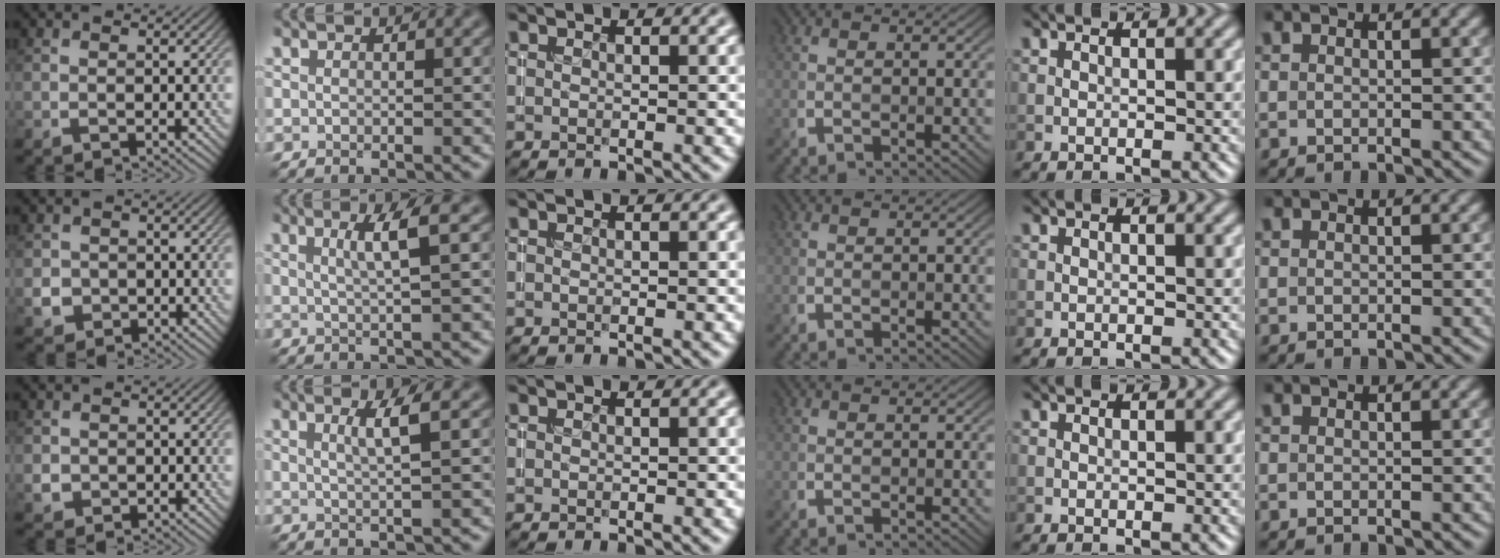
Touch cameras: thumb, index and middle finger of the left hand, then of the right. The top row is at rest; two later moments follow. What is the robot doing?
{"motion": "insert", "object": "coin"}